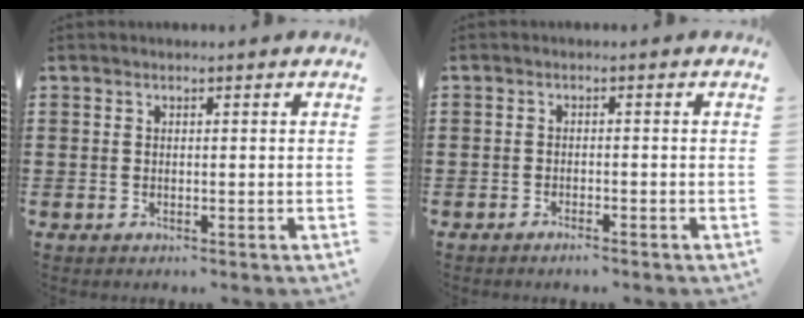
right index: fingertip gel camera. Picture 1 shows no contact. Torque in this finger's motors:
{"motor_torque": [-0.01, 0.09, 0.08, -0.01]}